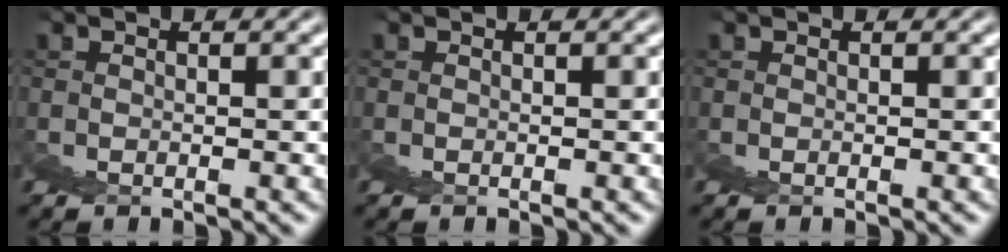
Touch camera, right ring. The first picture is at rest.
{"total": 0.0}
{"total": 0.0}